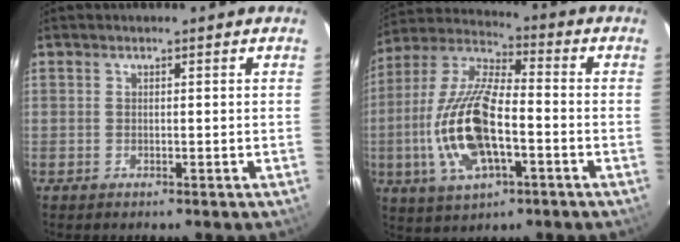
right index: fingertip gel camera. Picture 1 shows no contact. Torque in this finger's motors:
{"motor_torque": [2.14, 0.00, 0.56, 0.18]}